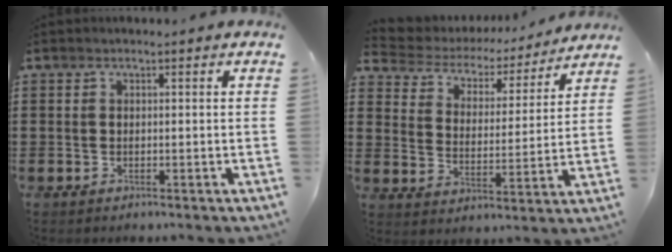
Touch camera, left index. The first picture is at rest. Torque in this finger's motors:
{"motor_torque": [0.41, 0.39, -0.01, -0.03]}